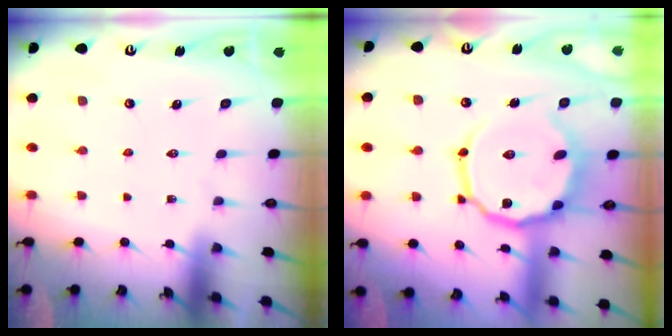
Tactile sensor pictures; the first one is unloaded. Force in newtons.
{"total": 12.7, "press": 12.5, "slide": 2.1}